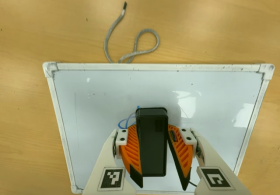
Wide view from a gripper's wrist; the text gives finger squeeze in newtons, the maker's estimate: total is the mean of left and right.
{"total": 12.9, "left": 14.5, "right": 11.3}